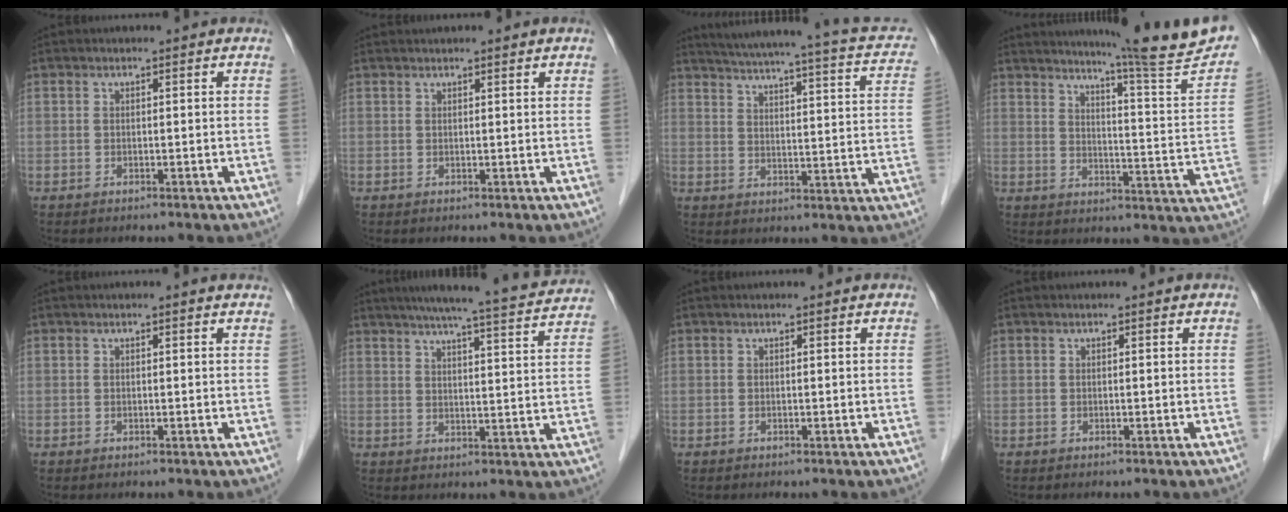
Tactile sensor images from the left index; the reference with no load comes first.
{"total": 1.8, "force": [1.6, -0.1, 0.8], "torque": [-0.009, 0.019, 0.027]}
{"total": 22.2, "force": [18.4, 3.4, 12.1], "torque": [-0.172, 0.000, 0.215]}
{"total": 18.9, "force": [16.6, -2.3, 8.7], "torque": [-0.126, -0.085, 0.202]}
{"total": 0.7, "force": [0.6, -0.1, 0.4], "torque": [-0.012, 0.004, 0.007]}
{"total": 18.2, "force": [16.5, 0.1, 7.8], "torque": [-0.123, -0.009, 0.206]}
{"total": 0.0}
{"total": 0.0}